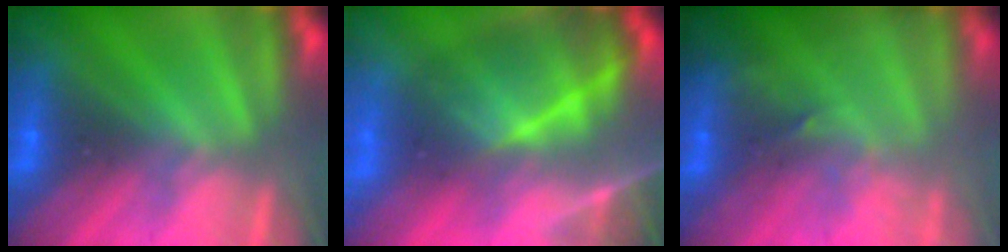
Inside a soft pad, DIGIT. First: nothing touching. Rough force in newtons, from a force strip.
{"total": 7.7}
{"total": 2.9}